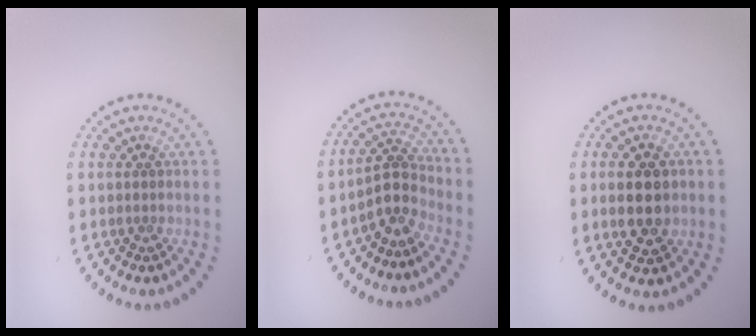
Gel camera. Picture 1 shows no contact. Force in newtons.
{"total": 2.8, "press": 2.2, "slide": 1.7}
{"total": 4.5, "press": 4.5, "slide": 0.3}